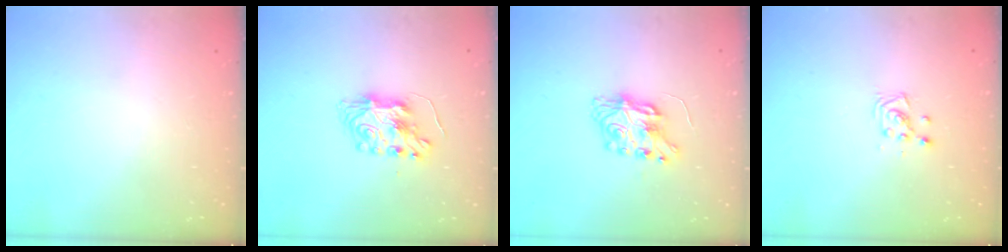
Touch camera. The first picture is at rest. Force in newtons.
{"total": 8.1, "press": 8.1, "slide": 0.5}
{"total": 7.9, "press": 7.9, "slide": 0.2}
{"total": 3.6, "press": 3.6, "slide": 0.2}